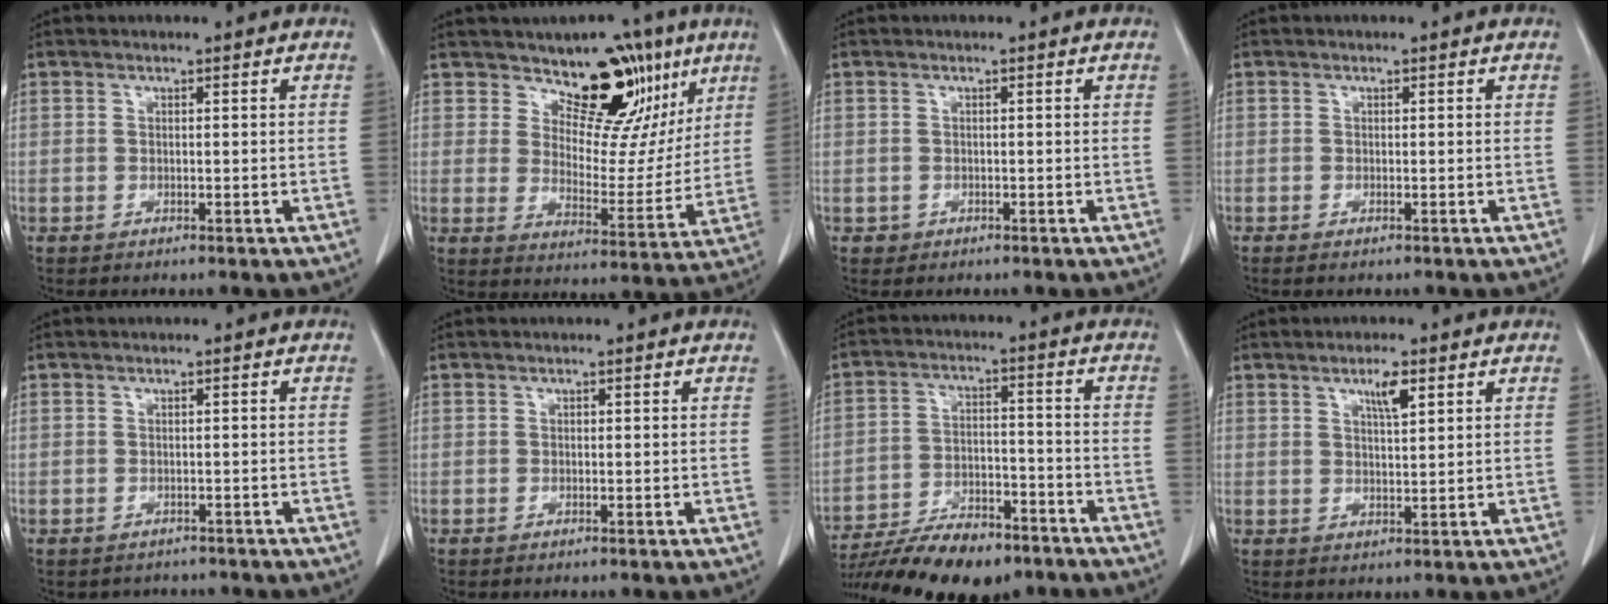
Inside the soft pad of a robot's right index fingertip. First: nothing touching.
{"total": 12.4, "force": [8.5, 6.6, 6.1], "torque": [-0.064, -0.008, 0.121]}
{"total": 1.0, "force": [-0.4, 0.9, 0.0], "torque": [-0.004, 0.005, -0.004]}
{"total": 0.7, "force": [-0.5, 0.0, 0.5], "torque": [-0.012, -0.001, -0.007]}
{"total": 2.4, "force": [-1.9, 1.3, -0.3], "torque": [-0.003, 0.005, -0.028]}
{"total": 0.0}
{"total": 15.8, "force": [-12.8, 5.2, 7.7], "torque": [-0.132, 0.004, -0.205]}
{"total": 3.5, "force": [2.0, 0.6, 2.9], "torque": [-0.051, -0.001, 0.035]}